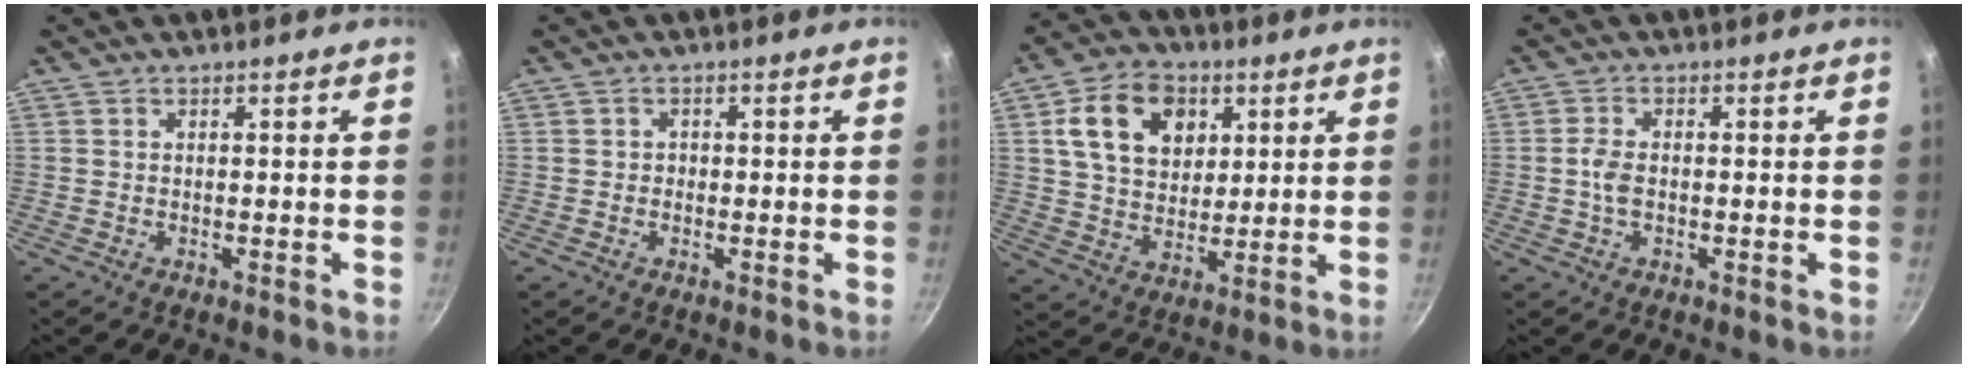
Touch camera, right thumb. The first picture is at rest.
{"total": 1.0, "force": [-0.2, 1.0, 0.2], "torque": [0.001, 0.001, -0.005]}
{"total": 14.2, "force": [4.7, 10.5, 8.3], "torque": [-0.117, -0.005, 0.076]}
{"total": 3.2, "force": [-0.3, 1.8, 2.7], "torque": [-0.056, 0.007, -0.012]}